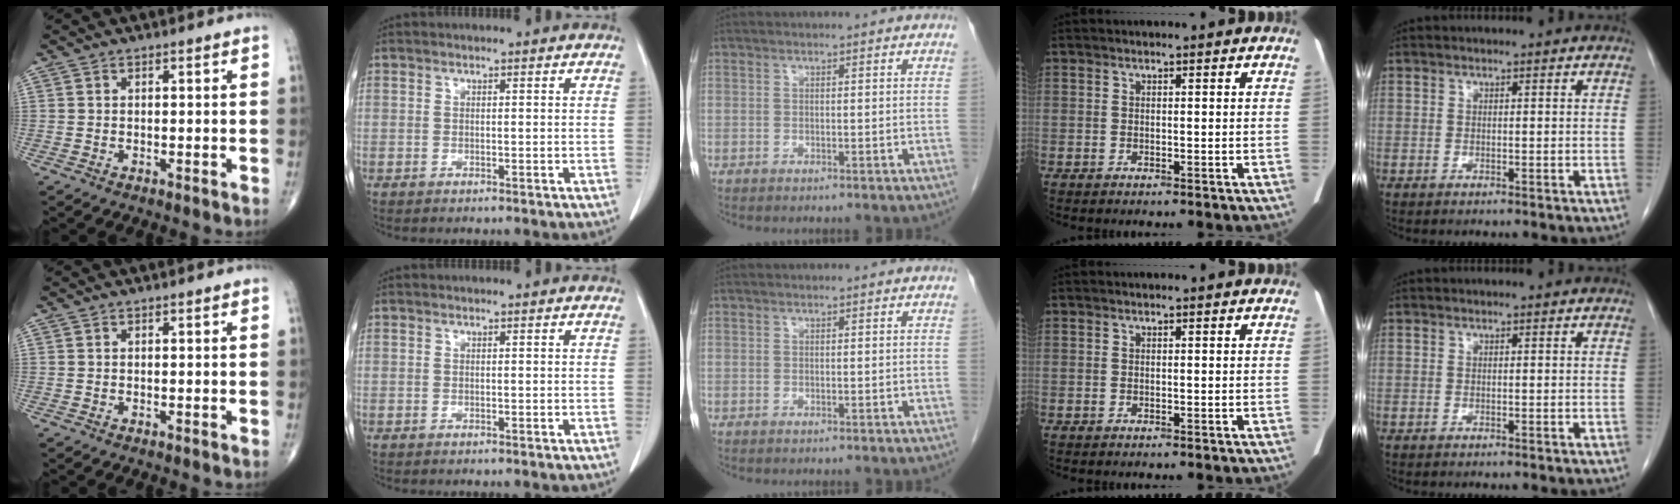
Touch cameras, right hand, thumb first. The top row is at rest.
{}